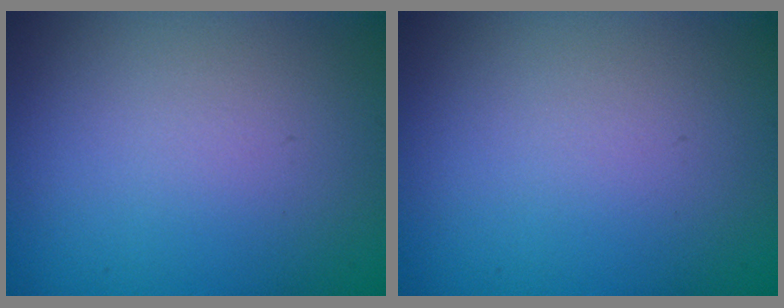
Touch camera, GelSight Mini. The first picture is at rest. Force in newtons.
{"total": 0.0}